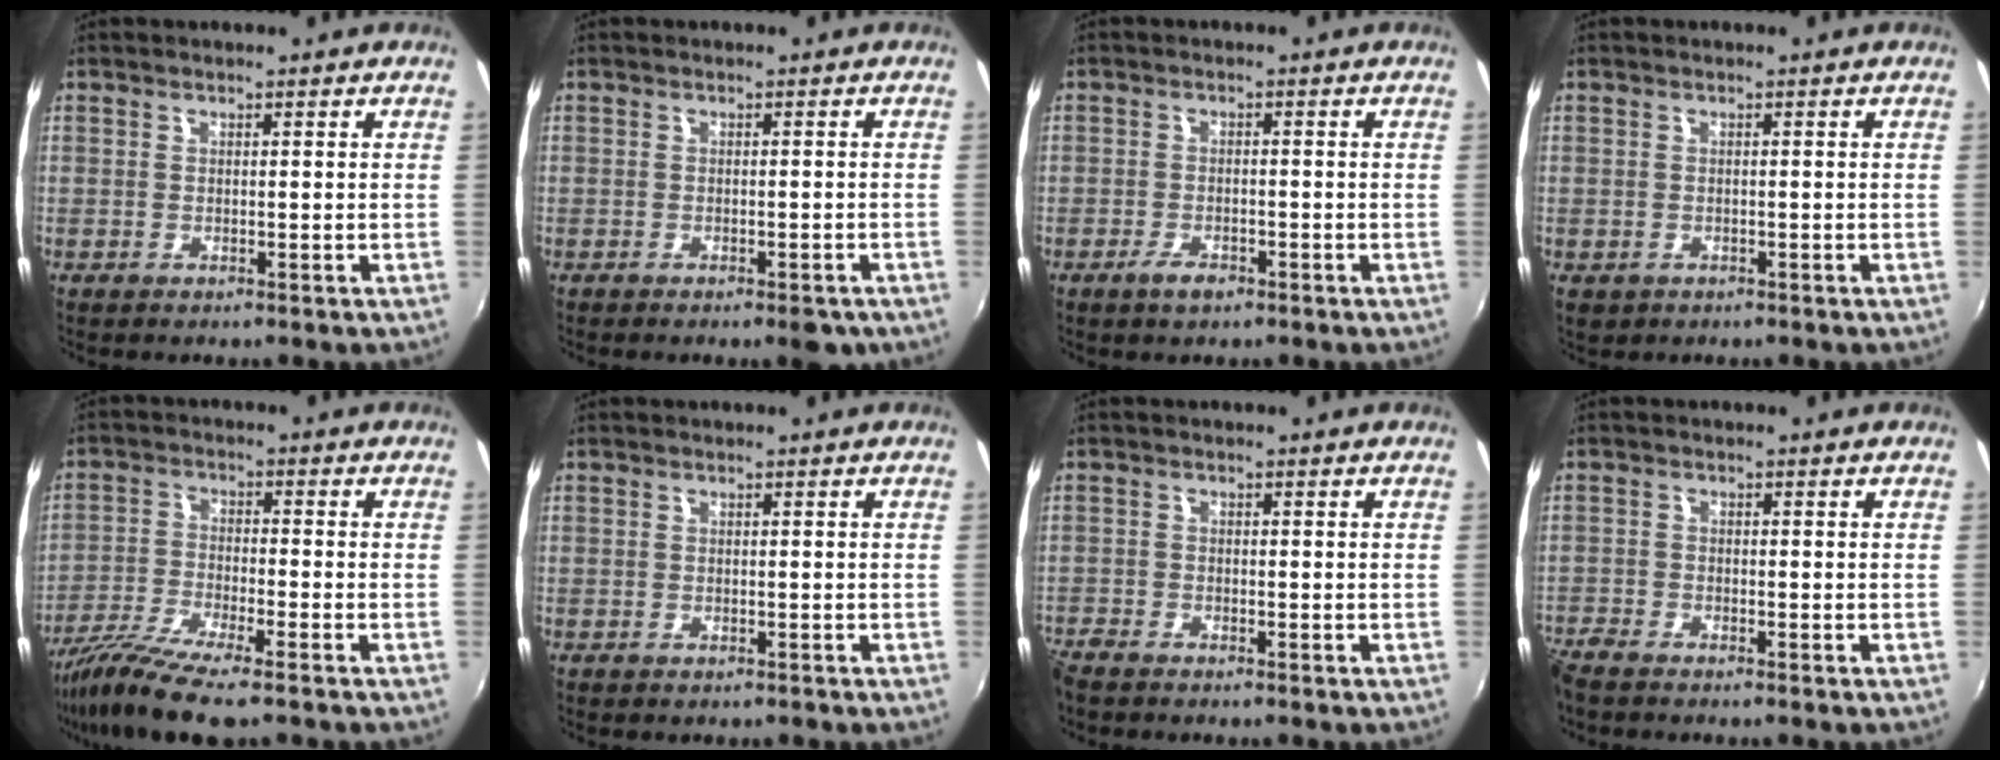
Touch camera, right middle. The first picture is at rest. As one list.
[{"total": 4.2, "force": [-3.0, 1.6, 2.4], "torque": [-0.034, -0.002, -0.032]}, {"total": 2.8, "force": [-2.0, 1.1, 1.7], "torque": [-0.040, -0.005, -0.039]}, {"total": 2.0, "force": [-0.8, 1.7, 0.9], "torque": [-0.021, -0.006, -0.009]}, {"total": 9.8, "force": [-7.5, 1.0, 6.2], "torque": [-0.142, -0.024, -0.145]}, {"total": 0.7, "force": [-0.5, 0.5, 0.0], "torque": [-0.003, -0.002, -0.008]}, {"total": 3.7, "force": [-3.3, 0.8, 1.4], "torque": [-0.039, -0.018, -0.066]}, {"total": 5.1, "force": [-4.6, 1.1, 2.1], "torque": [-0.060, -0.022, -0.089]}]